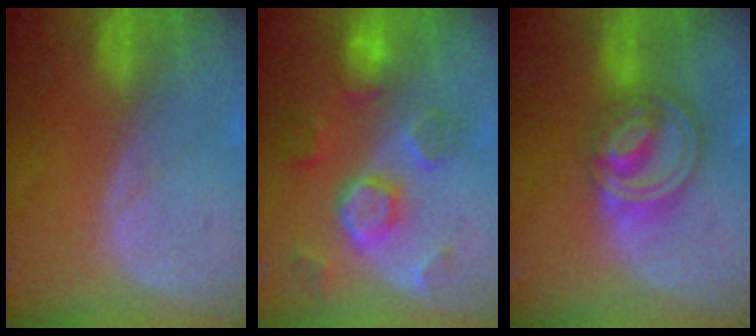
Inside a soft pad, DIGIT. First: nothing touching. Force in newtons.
{"total": 8.6, "press": 7.7, "slide": 3.8}
{"total": 8.0, "press": 6.8, "slide": 4.1}